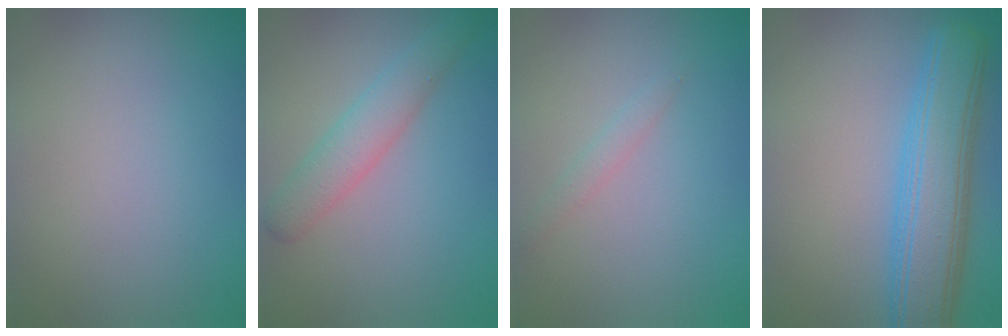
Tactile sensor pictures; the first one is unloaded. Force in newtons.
{"total": 3.2, "press": 3.2, "slide": 0.3}
{"total": 1.0, "press": 0.9, "slide": 0.1}
{"total": 6.8, "press": 6.8, "slide": 0.1}